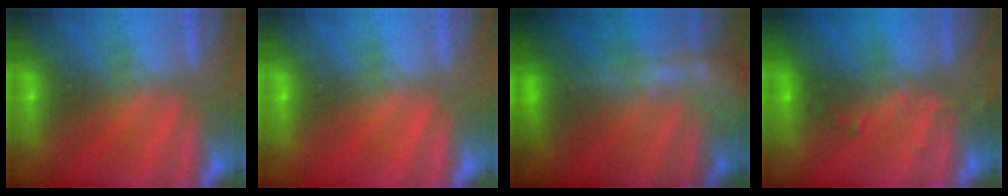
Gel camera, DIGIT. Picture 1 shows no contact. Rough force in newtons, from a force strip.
{"total": 0.0}
{"total": 10.8}
{"total": 2.8}